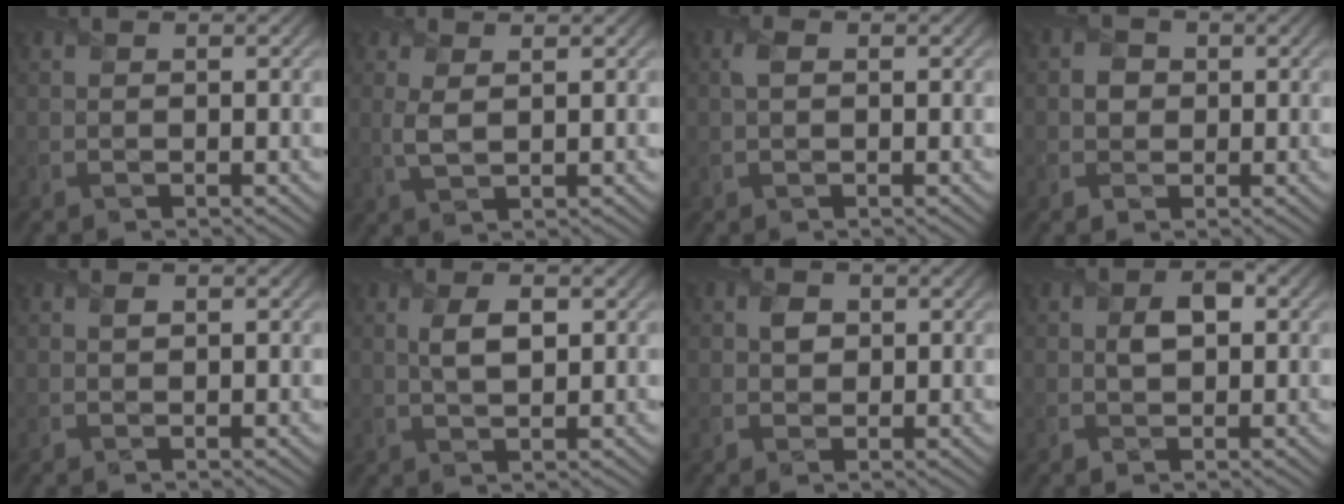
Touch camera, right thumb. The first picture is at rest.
{"total": 2.3, "force": [0.8, 0.8, 2.0], "torque": [-0.050, -0.001, 0.019]}
{"total": 1.4, "force": [0.3, 0.7, 1.1], "torque": [-0.029, 0.002, 0.004]}
{"total": 2.1, "force": [0.1, 2.0, 0.6], "torque": [-0.011, -0.002, -0.004]}
{"total": 0.9, "force": [0.3, 0.6, 0.6], "torque": [-0.009, -0.002, 0.006]}
{"total": 3.3, "force": [0.9, 1.4, 2.8], "torque": [-0.061, -0.001, 0.020]}
{"total": 2.2, "force": [0.5, 1.9, 1.0], "torque": [-0.020, -0.003, 0.007]}
{"total": 3.1, "force": [0.4, 2.0, 2.3], "torque": [-0.041, 0.001, 0.006]}